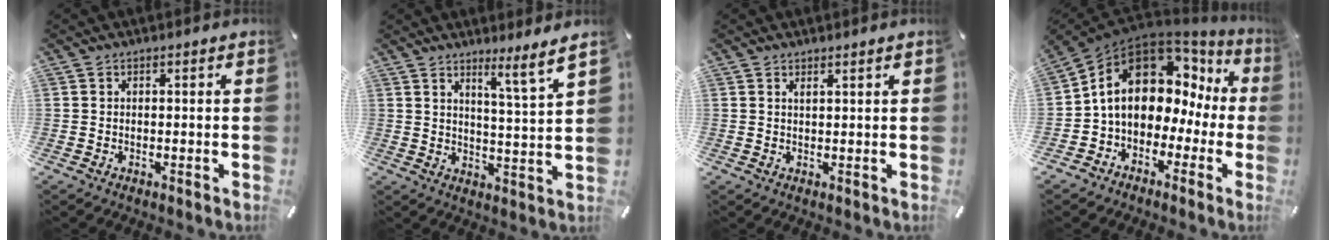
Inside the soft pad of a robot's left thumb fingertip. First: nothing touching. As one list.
[{"total": 7.3, "force": [5.9, -0.8, 4.3], "torque": [-0.067, -0.049, 0.094]}, {"total": 1.3, "force": [1.1, 0.0, 0.7], "torque": [-0.014, -0.003, 0.020]}, {"total": 13.0, "force": [3.2, 10.0, 7.8], "torque": [-0.134, -0.021, 0.057]}]